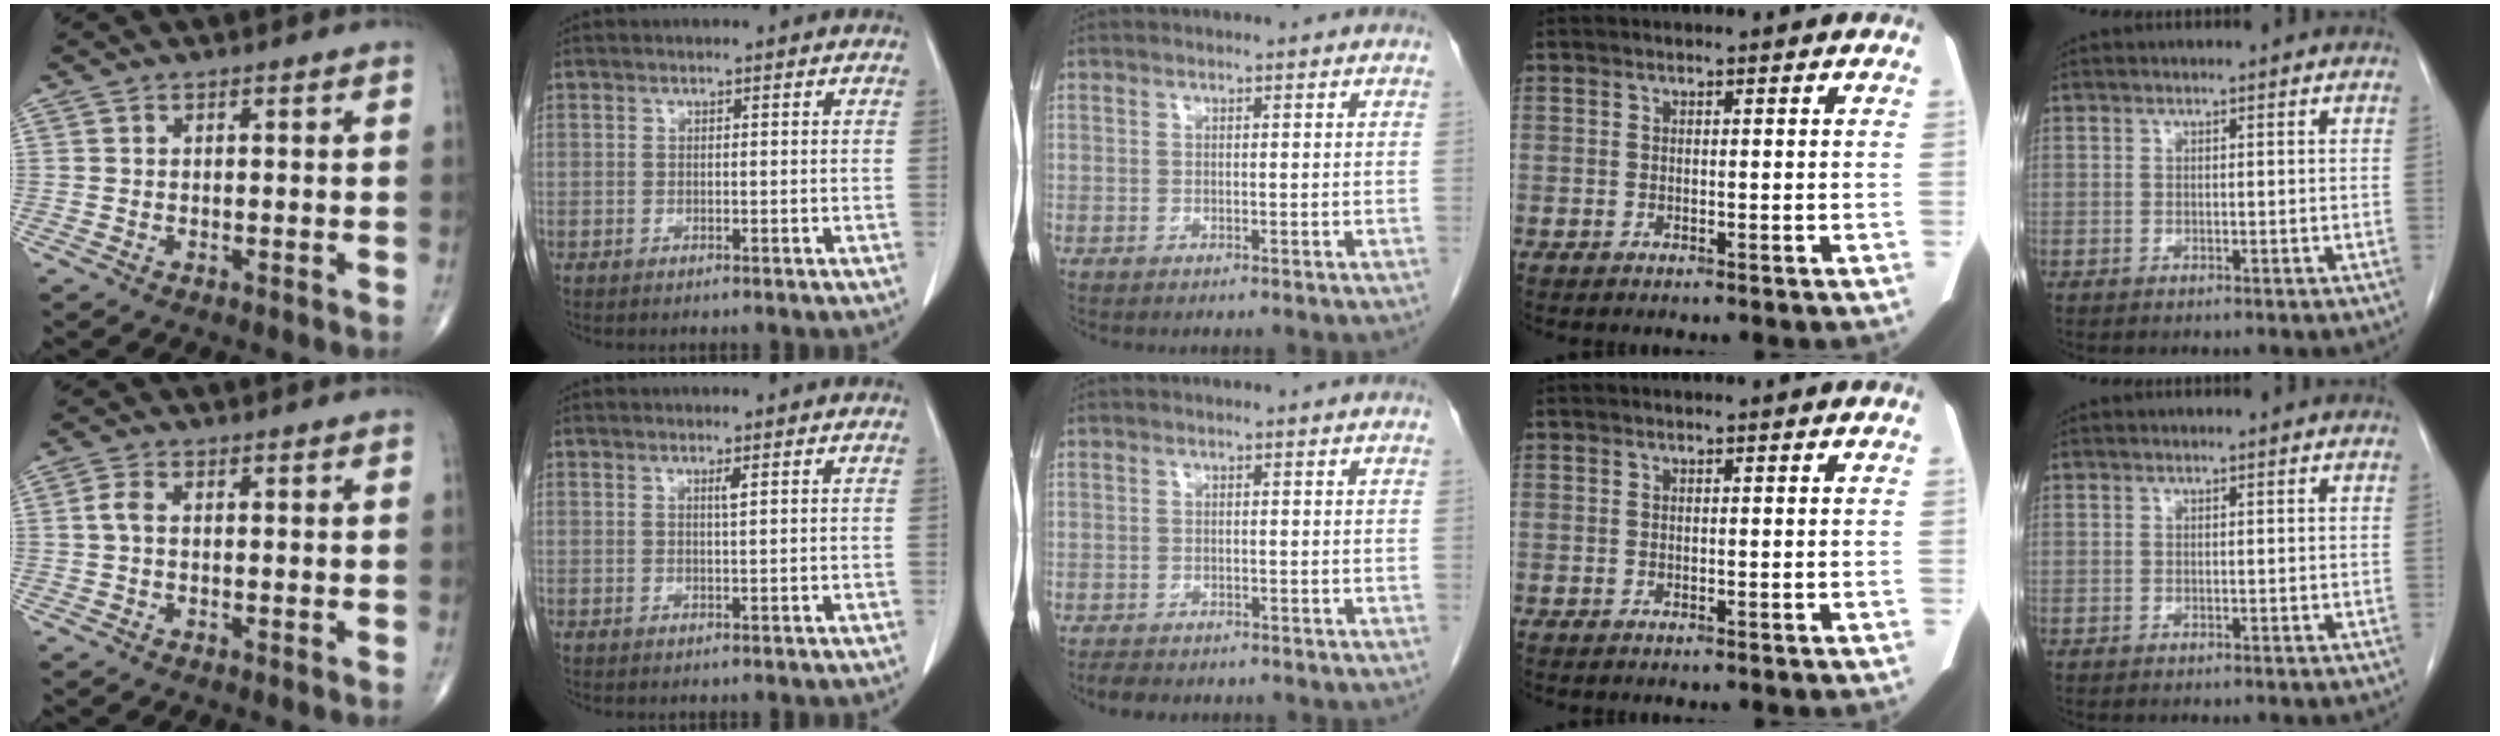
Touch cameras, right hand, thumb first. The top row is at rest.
{"thumb": {"total": 2.1, "force": [0.0, 1.0, 1.8], "torque": [-0.040, 0.003, -0.005]}, "index": {"total": 0.9, "force": [0.5, -0.1, 0.8], "torque": [-0.018, -0.003, 0.009]}, "middle": {"total": 3.8, "force": [-3.2, 1.3, 1.5], "torque": [-0.032, -0.010, -0.041]}}